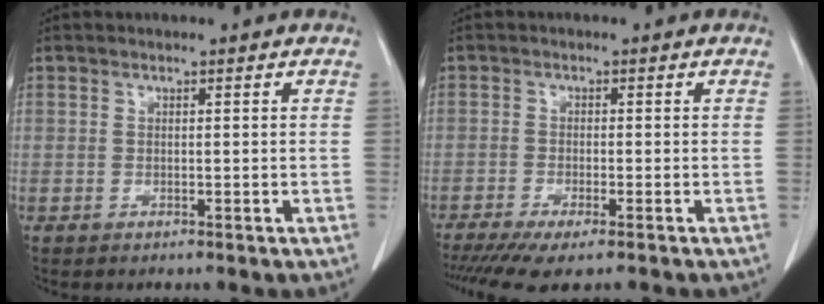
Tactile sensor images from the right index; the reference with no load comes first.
{"total": 7.9, "force": [-5.9, 1.1, 5.1], "torque": [-0.081, -0.017, -0.096]}